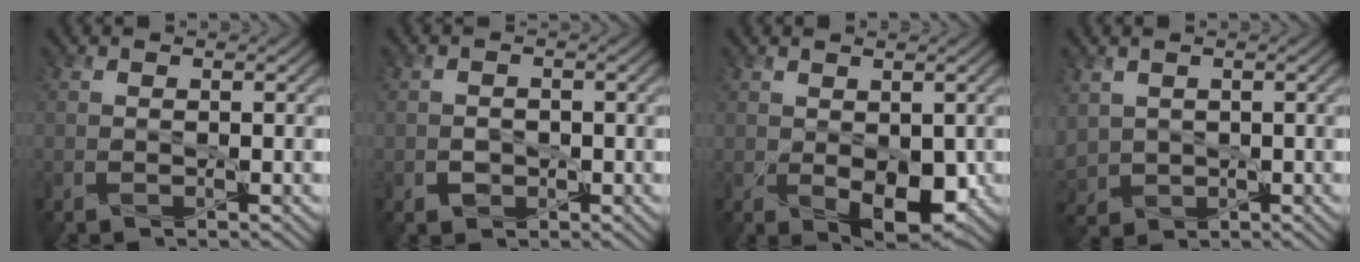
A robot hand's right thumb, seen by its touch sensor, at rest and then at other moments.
{"total": 1.5, "force": [-0.5, 1.2, 0.7], "torque": [-0.010, -0.004, -0.010]}
{"total": 5.0, "force": [-0.5, 2.9, 4.0], "torque": [-0.076, -0.019, 0.003]}
{"total": 3.7, "force": [0.7, 3.0, 2.0], "torque": [-0.071, -0.011, 0.013]}